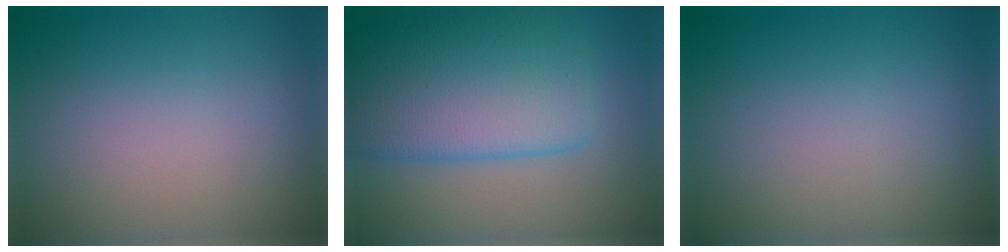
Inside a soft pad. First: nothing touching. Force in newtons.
{"total": 8.2, "press": 8.2, "slide": 0.1}
{"total": 0.0}